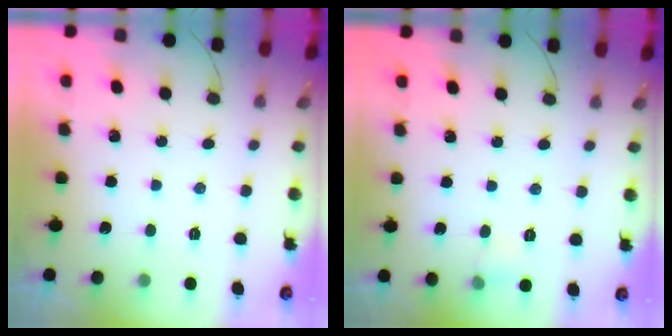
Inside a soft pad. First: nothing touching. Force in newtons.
{"total": 4.9, "press": 3.3, "slide": 3.6}